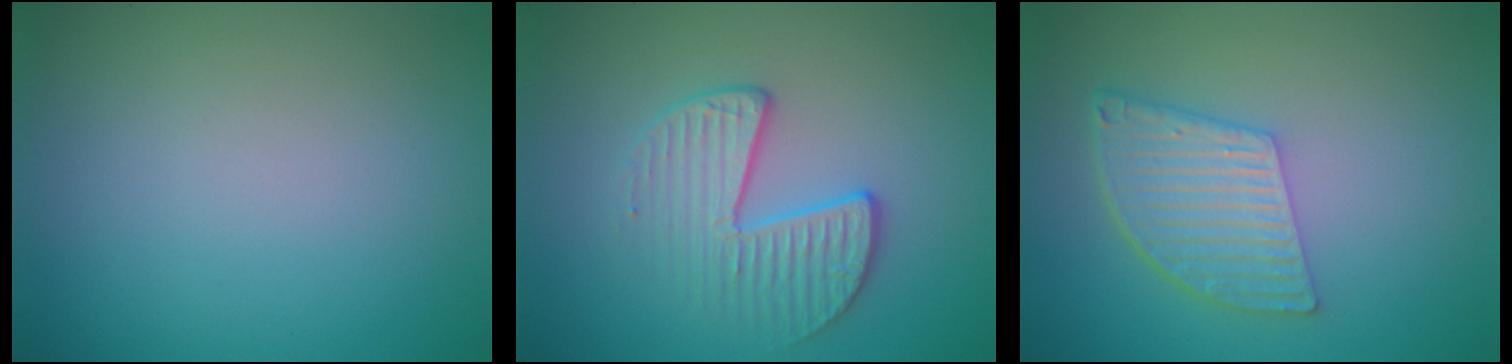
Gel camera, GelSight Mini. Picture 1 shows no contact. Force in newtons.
{"total": 3.3, "press": 2.9, "slide": 1.6}
{"total": 5.2, "press": 3.9, "slide": 3.5}